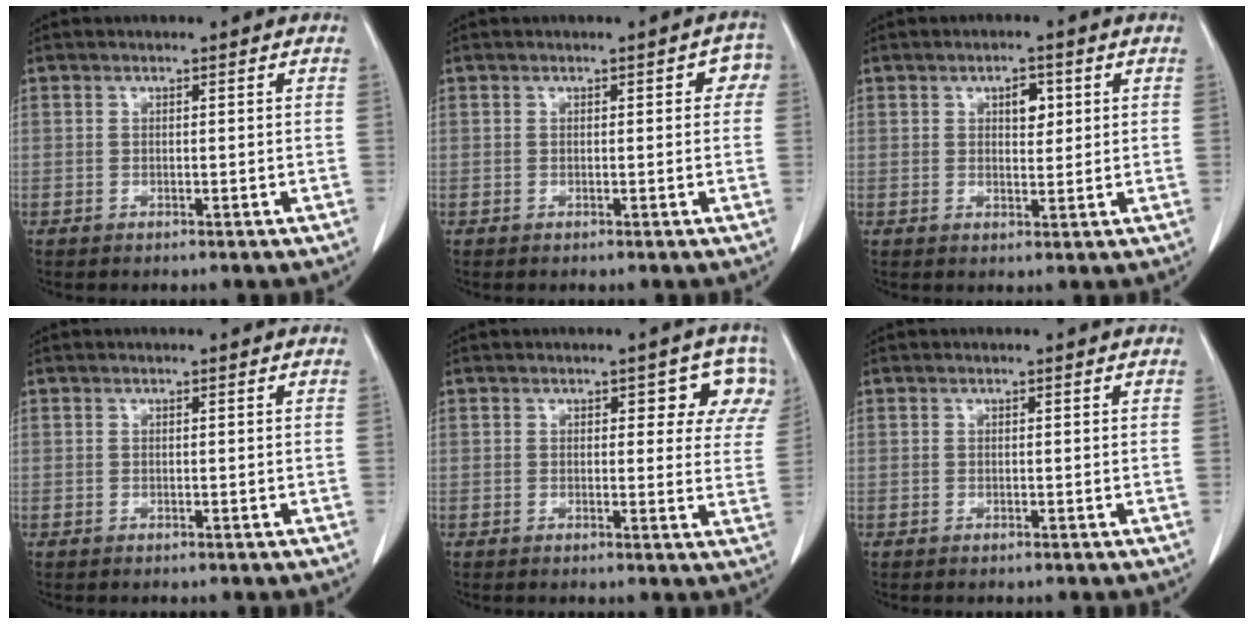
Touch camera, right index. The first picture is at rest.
{"total": 2.7, "force": [0.6, 1.5, 2.2], "torque": [-0.015, 0.017, 0.002]}
{"total": 3.1, "force": [1.1, 1.6, 2.4], "torque": [-0.034, 0.001, 0.017]}
{"total": 0.0}
{"total": 6.0, "force": [3.3, 3.4, 3.8], "torque": [-0.019, 0.002, 0.022]}
{"total": 0.0}